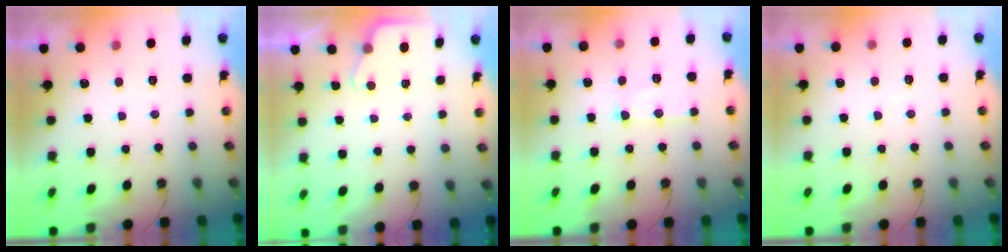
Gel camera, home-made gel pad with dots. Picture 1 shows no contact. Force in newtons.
{"total": 2.7, "press": 2.7, "slide": 0.4}
{"total": 10.0, "press": 10.0, "slide": 0.6}
{"total": 4.0, "press": 4.0, "slide": 0.6}